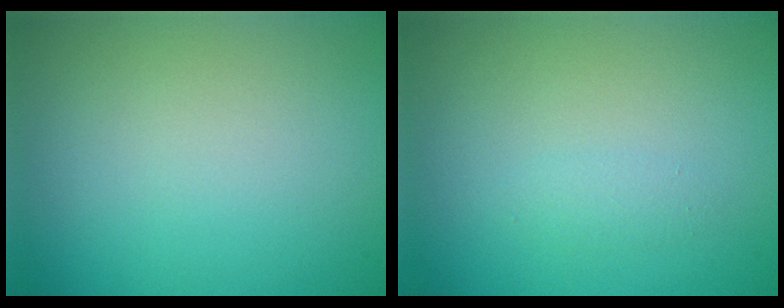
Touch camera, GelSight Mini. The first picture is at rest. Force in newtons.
{"total": 0.8, "press": 0.8, "slide": 0.0}